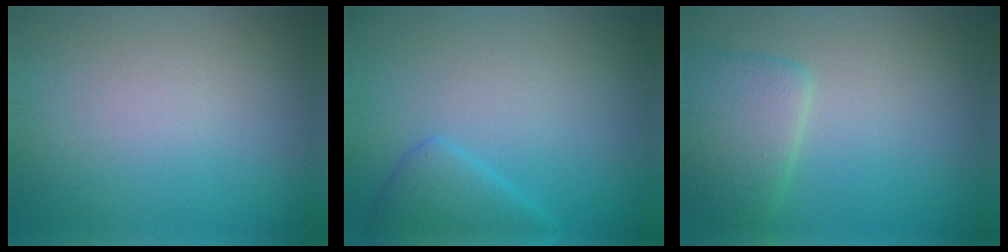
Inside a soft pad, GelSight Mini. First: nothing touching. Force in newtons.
{"total": 2.9, "press": 2.9, "slide": 0.2}
{"total": 4.2, "press": 4.2, "slide": 0.2}